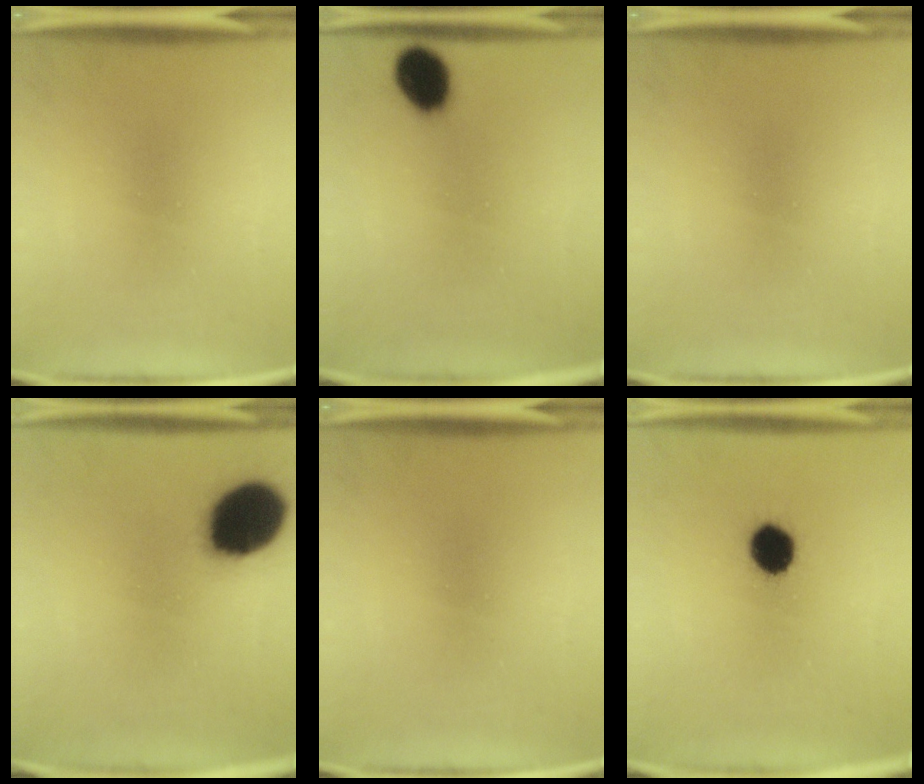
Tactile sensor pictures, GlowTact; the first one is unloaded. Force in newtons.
{"total": 7.0}
{"total": 0.0}
{"total": 18.8}
{"total": 0.0}
{"total": 8.1}